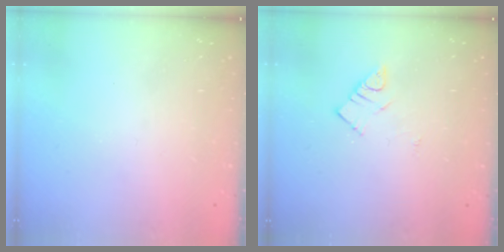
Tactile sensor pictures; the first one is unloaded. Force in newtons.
{"total": 4.3, "press": 4.3, "slide": 0.5}